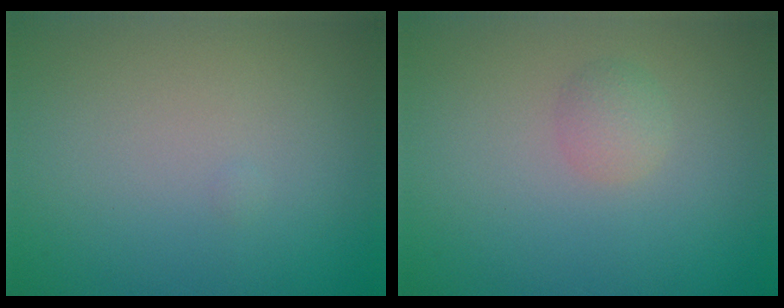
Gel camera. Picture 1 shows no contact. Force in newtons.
{"total": 1.4, "press": 1.4, "slide": 0.0}